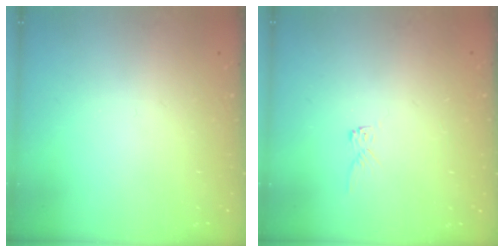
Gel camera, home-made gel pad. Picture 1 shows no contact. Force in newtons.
{"total": 2.6, "press": 2.6, "slide": 0.1}